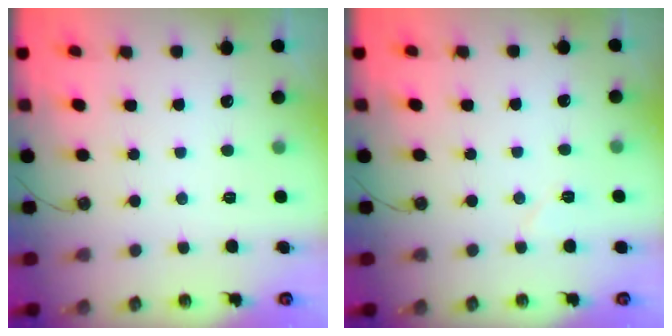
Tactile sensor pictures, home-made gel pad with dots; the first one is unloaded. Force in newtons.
{"total": 4.3, "press": 3.9, "slide": 1.8}